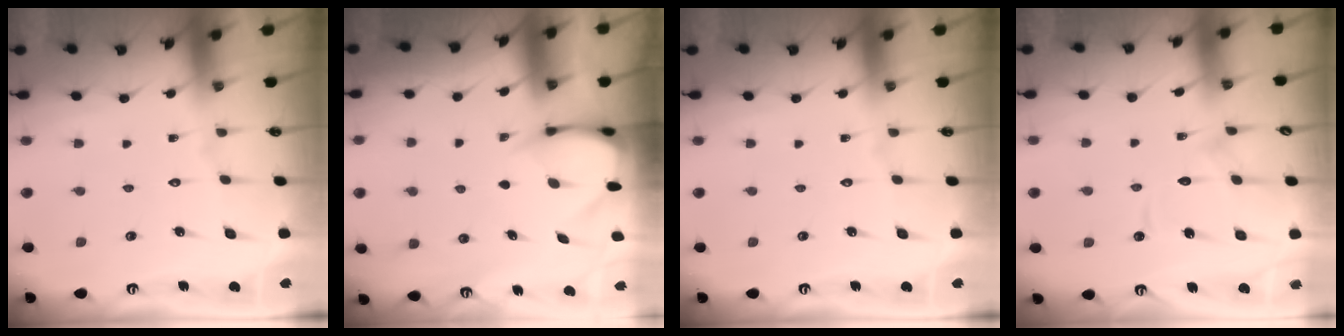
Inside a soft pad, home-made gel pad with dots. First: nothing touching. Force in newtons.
{"total": 3.3, "press": 3.3, "slide": 0.3}
{"total": 0.0}
{"total": 11.1, "press": 11.0, "slide": 1.1}